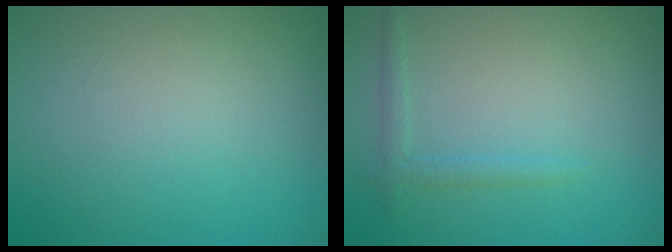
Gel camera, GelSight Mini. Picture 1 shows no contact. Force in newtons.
{"total": 1.3, "press": 1.3, "slide": 0.1}